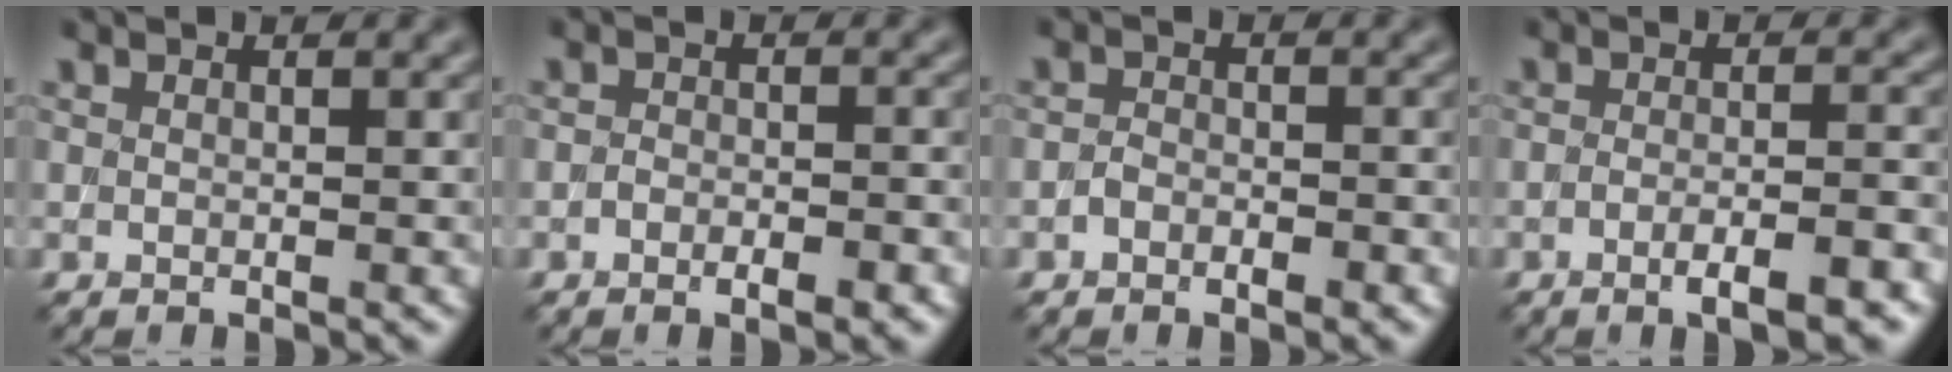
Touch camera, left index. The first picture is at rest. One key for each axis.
{"total": 2.7, "fx": -1.4, "fy": 1.3, "fz": 1.9, "tx": -0.015, "ty": 0.010, "tz": -0.022}
{"total": 2.0, "fx": -1.1, "fy": 1.1, "fz": 1.2, "tx": -0.014, "ty": 0.010, "tz": -0.025}
{"total": 4.4, "fx": -2.4, "fy": 1.0, "fz": 3.6, "tx": -0.057, "ty": 0.000, "tz": -0.037}